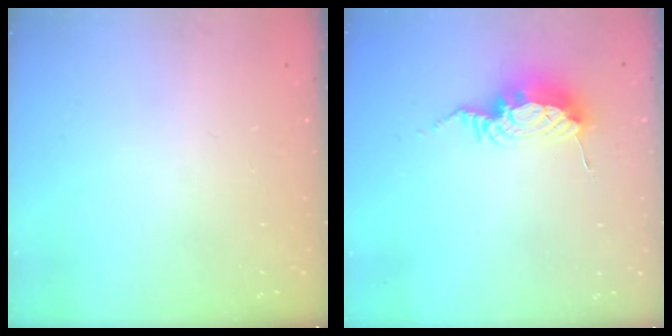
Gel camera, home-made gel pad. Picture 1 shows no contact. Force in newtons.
{"total": 9.6, "press": 9.5, "slide": 0.7}